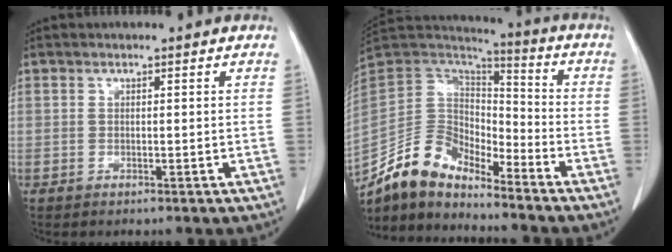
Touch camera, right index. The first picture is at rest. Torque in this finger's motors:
{"motor_torque": [0.45, -0.50, -0.05, -0.06]}